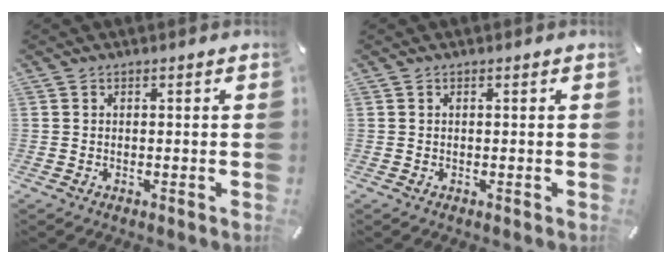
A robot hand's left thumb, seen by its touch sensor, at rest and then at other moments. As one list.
[{"total": 0.0}]